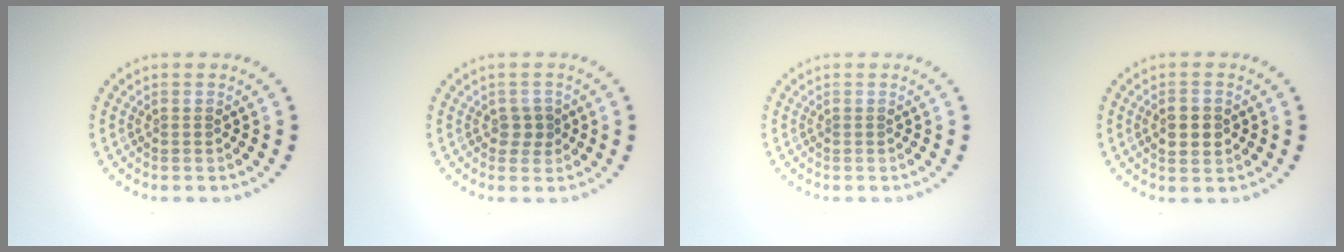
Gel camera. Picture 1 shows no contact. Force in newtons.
{"total": 1.5, "press": 1.4, "slide": 0.5}
{"total": 0.0}
{"total": 2.9, "press": 2.9, "slide": 0.2}